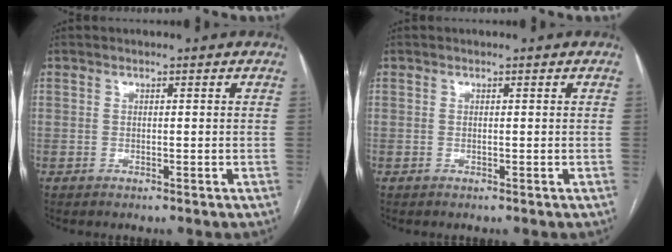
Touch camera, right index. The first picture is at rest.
{"total": 0.0}